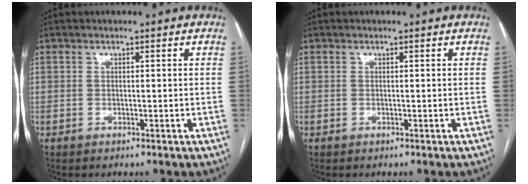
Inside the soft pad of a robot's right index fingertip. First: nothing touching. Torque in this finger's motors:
{"motor_torque": [0.00, 0.00, 0.00, 0.00]}